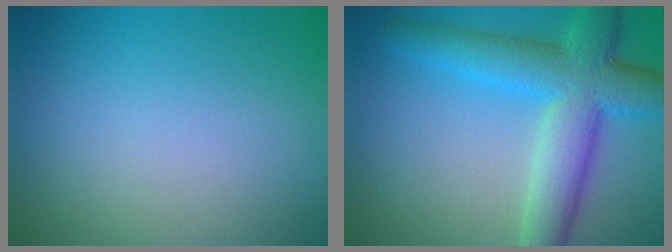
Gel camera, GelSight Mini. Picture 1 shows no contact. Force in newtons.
{"total": 7.9, "press": 7.9, "slide": 0.2}